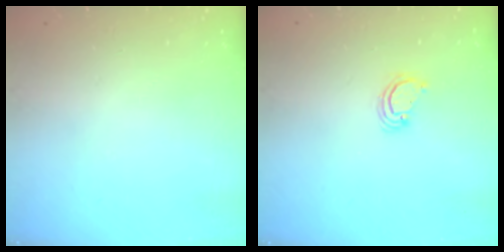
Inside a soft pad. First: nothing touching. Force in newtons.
{"total": 2.7, "press": 2.7, "slide": 0.2}